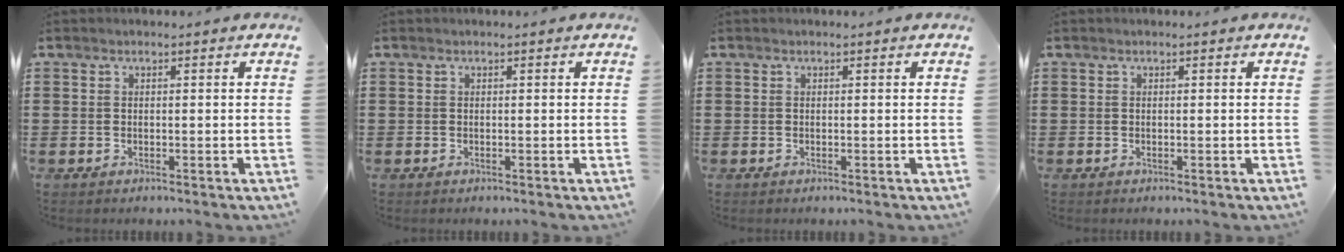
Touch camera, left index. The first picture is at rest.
{"total": 0.0}
{"total": 0.0}
{"total": 0.0}